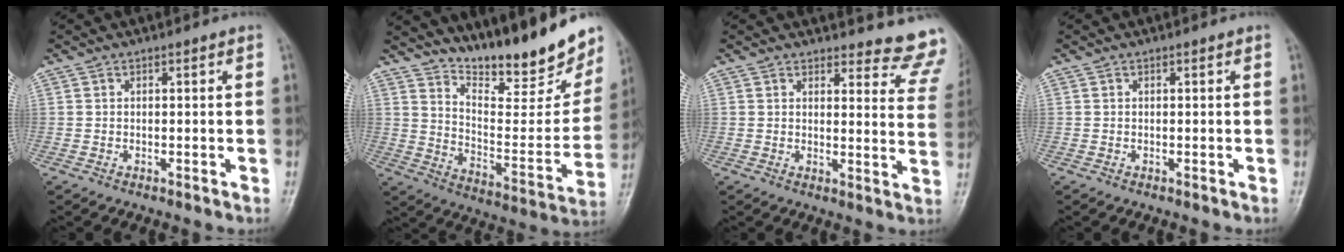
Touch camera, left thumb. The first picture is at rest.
{"total": 21.7, "force": [17.8, 5.4, 11.1], "torque": [-0.125, -0.119, 0.263]}
{"total": 12.5, "force": [12.0, 2.9, 1.4], "torque": [0.035, -0.113, 0.102]}
{"total": 0.0}